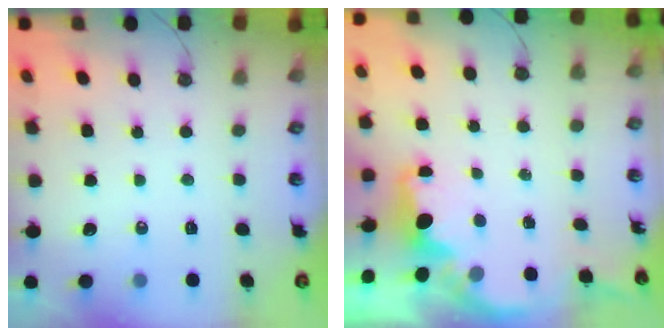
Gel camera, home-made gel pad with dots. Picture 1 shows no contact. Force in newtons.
{"total": 1.8, "press": 1.7, "slide": 0.5}